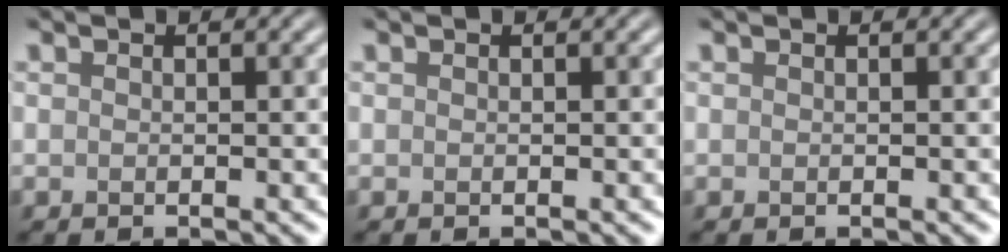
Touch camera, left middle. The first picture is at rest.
{"total": 0.0}
{"total": 0.0}